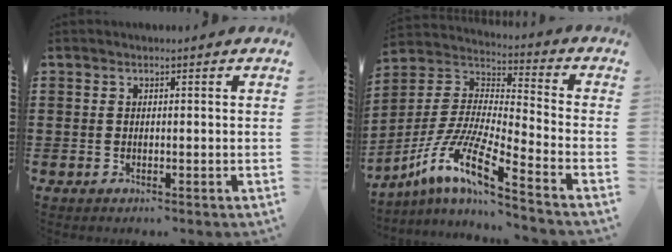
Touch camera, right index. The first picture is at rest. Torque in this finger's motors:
{"motor_torque": [0.11, 0.15, 0.66, 0.20]}